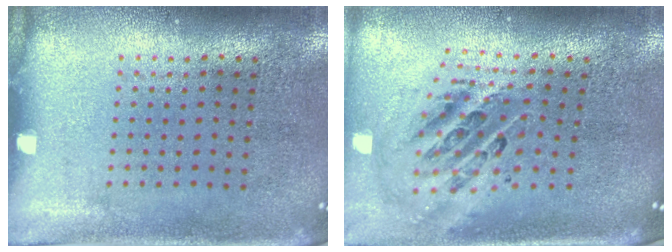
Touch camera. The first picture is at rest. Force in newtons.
{"total": 1.6, "press": 1.3, "slide": 0.9}